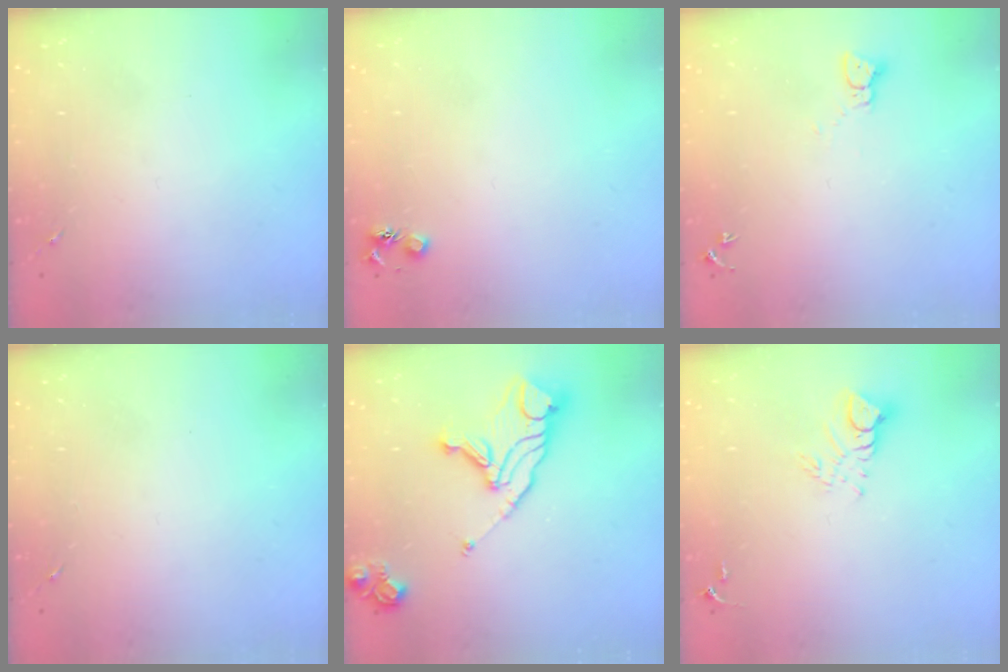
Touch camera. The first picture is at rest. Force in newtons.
{"total": 4.5, "press": 4.5, "slide": 0.6}
{"total": 2.3, "press": 2.3, "slide": 0.3}
{"total": 0.0}
{"total": 15.4, "press": 15.3, "slide": 1.7}
{"total": 7.2, "press": 7.1, "slide": 0.7}